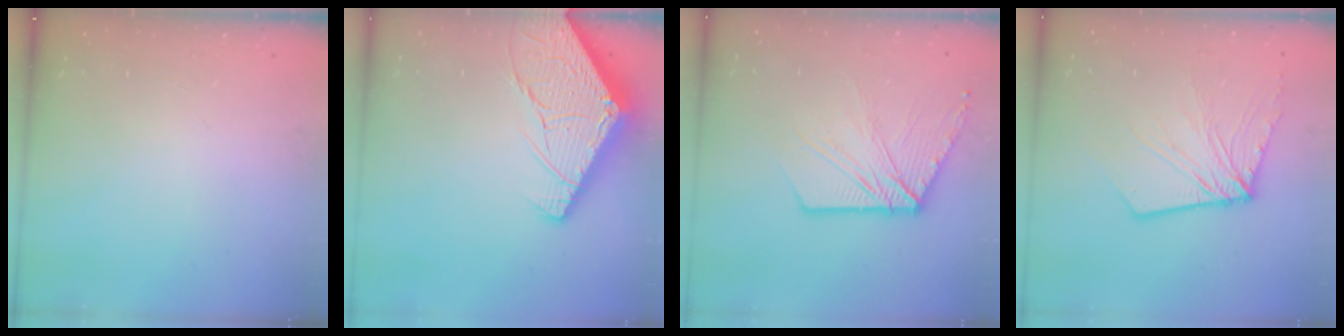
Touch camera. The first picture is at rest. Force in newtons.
{"total": 15.4, "press": 15.3, "slide": 1.6}
{"total": 14.0, "press": 13.9, "slide": 1.7}
{"total": 10.6, "press": 10.5, "slide": 1.4}